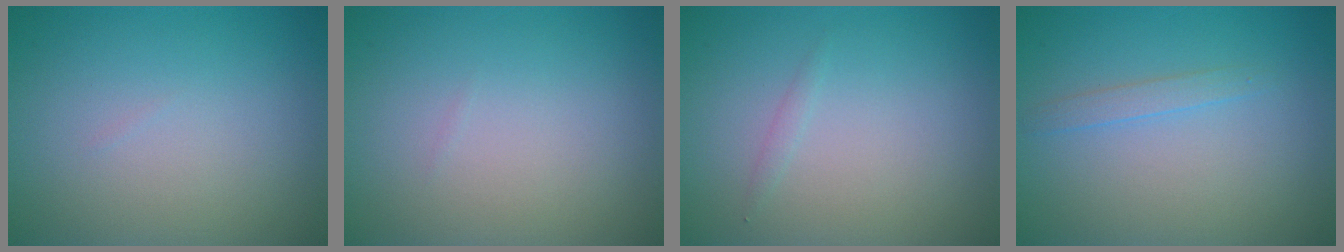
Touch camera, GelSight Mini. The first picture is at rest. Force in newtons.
{"total": 0.0}
{"total": 0.5, "press": 0.5, "slide": 0.0}
{"total": 1.1, "press": 1.1, "slide": 0.2}